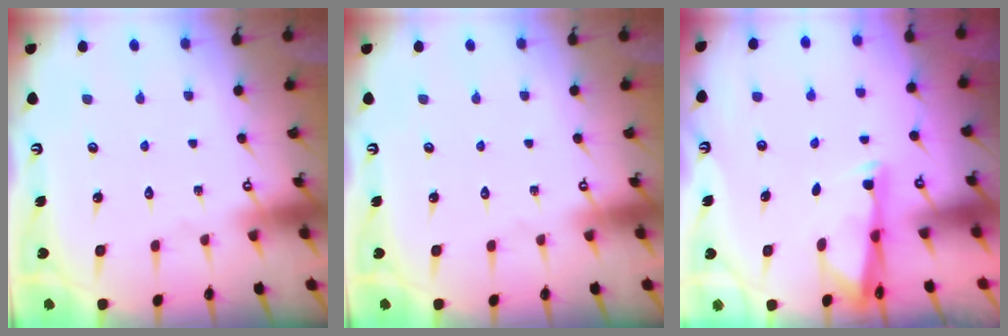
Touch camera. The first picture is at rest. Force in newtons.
{"total": 0.0}
{"total": 3.0, "press": 2.9, "slide": 0.5}